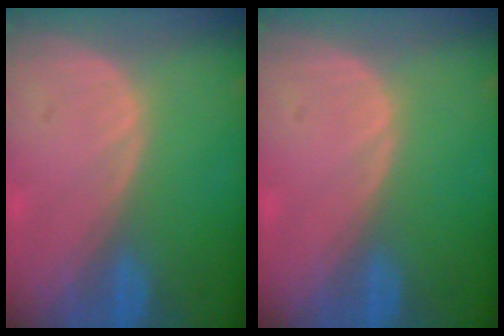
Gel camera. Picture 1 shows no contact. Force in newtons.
{"total": 0.0}